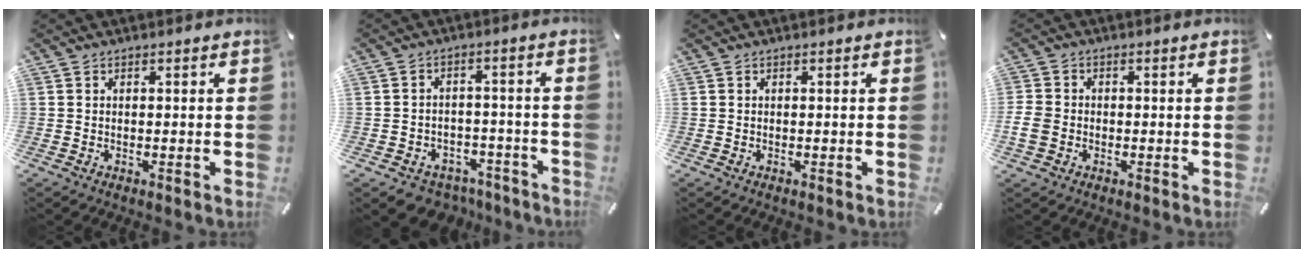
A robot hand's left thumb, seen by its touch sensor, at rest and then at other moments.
{"total": 5.2, "force": [-3.4, 3.8, 0.9], "torque": [-0.010, 0.026, -0.061]}
{"total": 0.0}
{"total": 4.4, "force": [-0.9, 3.6, 2.2], "torque": [-0.050, 0.004, -0.016]}